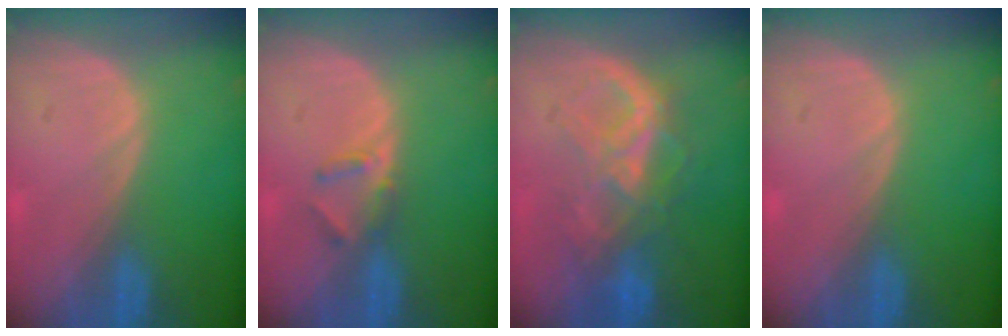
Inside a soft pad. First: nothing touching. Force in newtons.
{"total": 2.5, "press": 2.3, "slide": 1.0}
{"total": 7.9, "press": 7.6, "slide": 2.3}
{"total": 0.0}